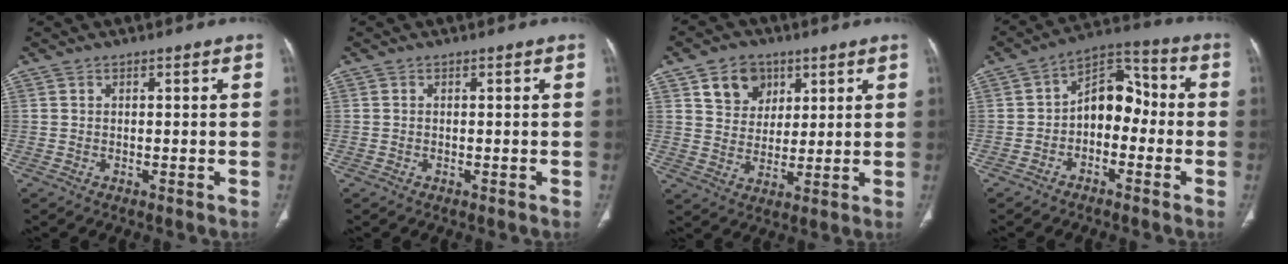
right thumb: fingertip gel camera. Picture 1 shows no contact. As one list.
[{"total": 0.0}, {"total": 8.7, "force": [4.2, 6.9, 3.3], "torque": [-0.023, -0.019, 0.075]}, {"total": 9.7, "force": [-1.6, 6.6, 6.9], "torque": [-0.072, 0.045, -0.045]}]